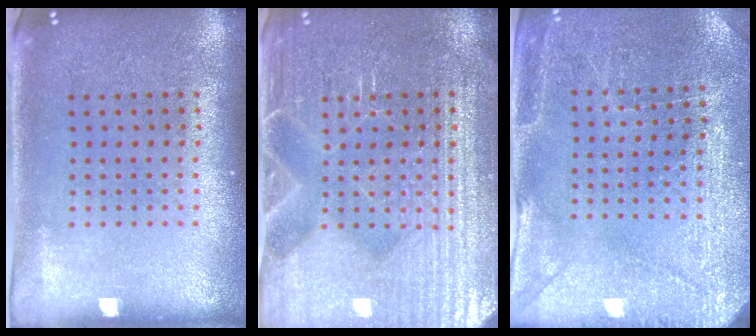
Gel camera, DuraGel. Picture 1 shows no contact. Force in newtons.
{"total": 4.7, "press": 4.5, "slide": 1.1}
{"total": 2.9, "press": 2.8, "slide": 0.5}